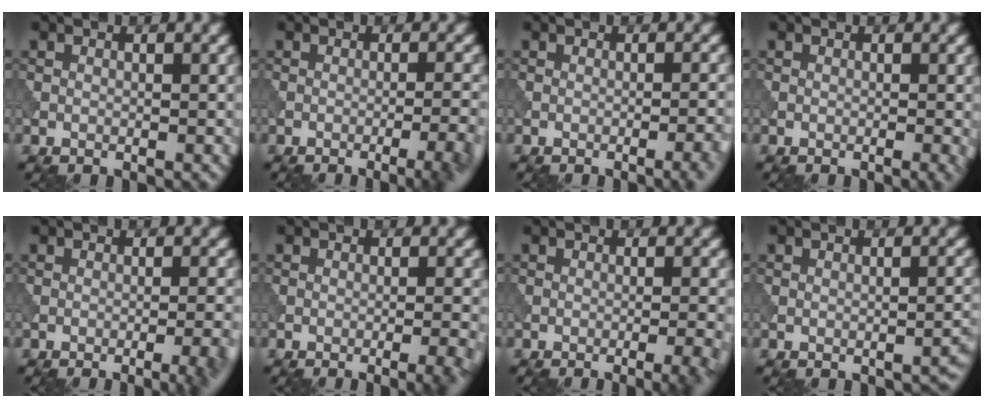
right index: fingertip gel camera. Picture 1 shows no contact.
{"total": 6.2, "force": [-2.9, 2.0, 5.1], "torque": [-0.042, 0.012, -0.035]}
{"total": 2.8, "force": [-1.3, 0.7, 2.4], "torque": [-0.024, 0.006, -0.022]}
{"total": 1.1, "force": [-0.3, 0.2, 1.0], "torque": [-0.012, -0.002, -0.006]}
{"total": 5.3, "force": [-2.3, 1.7, 4.4], "torque": [-0.034, 0.007, -0.025]}
{"total": 4.4, "force": [-2.0, 1.4, 3.7], "torque": [-0.025, 0.015, -0.026]}
{"total": 4.9, "force": [-2.2, 1.6, 4.1], "torque": [-0.028, 0.015, -0.028]}
{"total": 1.4, "force": [-1.0, 0.4, 0.8], "torque": [-0.009, 0.003, -0.013]}